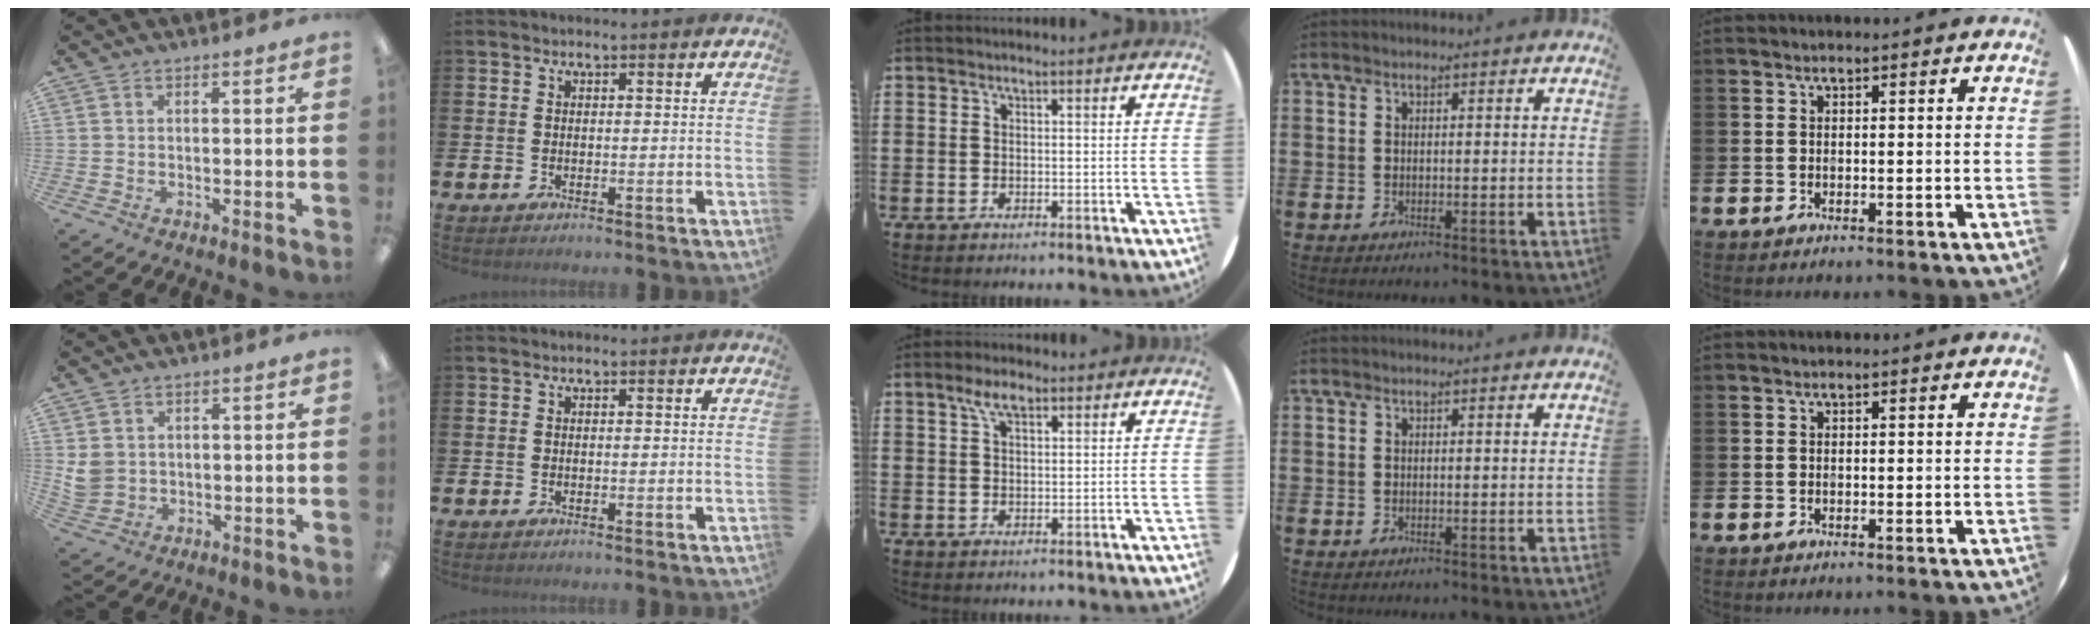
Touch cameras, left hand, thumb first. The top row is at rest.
{"thumb": {"total": 4.1, "force": [1.7, 3.5, 1.3], "torque": [-0.023, -0.002, 0.035]}, "middle": {"total": 3.6, "force": [2.3, 1.3, 2.3], "torque": [-0.043, 0.006, 0.039]}}